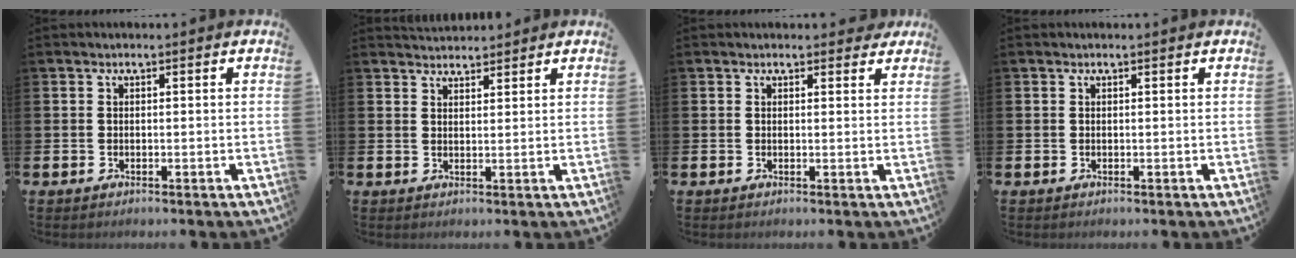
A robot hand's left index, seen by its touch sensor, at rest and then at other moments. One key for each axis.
{"total": 2.7, "fx": 2.6, "fy": 0.7, "fz": 0.0, "tx": 0.002, "ty": -0.013, "tz": 0.047}
{"total": 1.3, "fx": 1.2, "fy": 0.6, "fz": 0.2, "tx": 0.004, "ty": 0.003, "tz": 0.019}
{"total": 0.0}